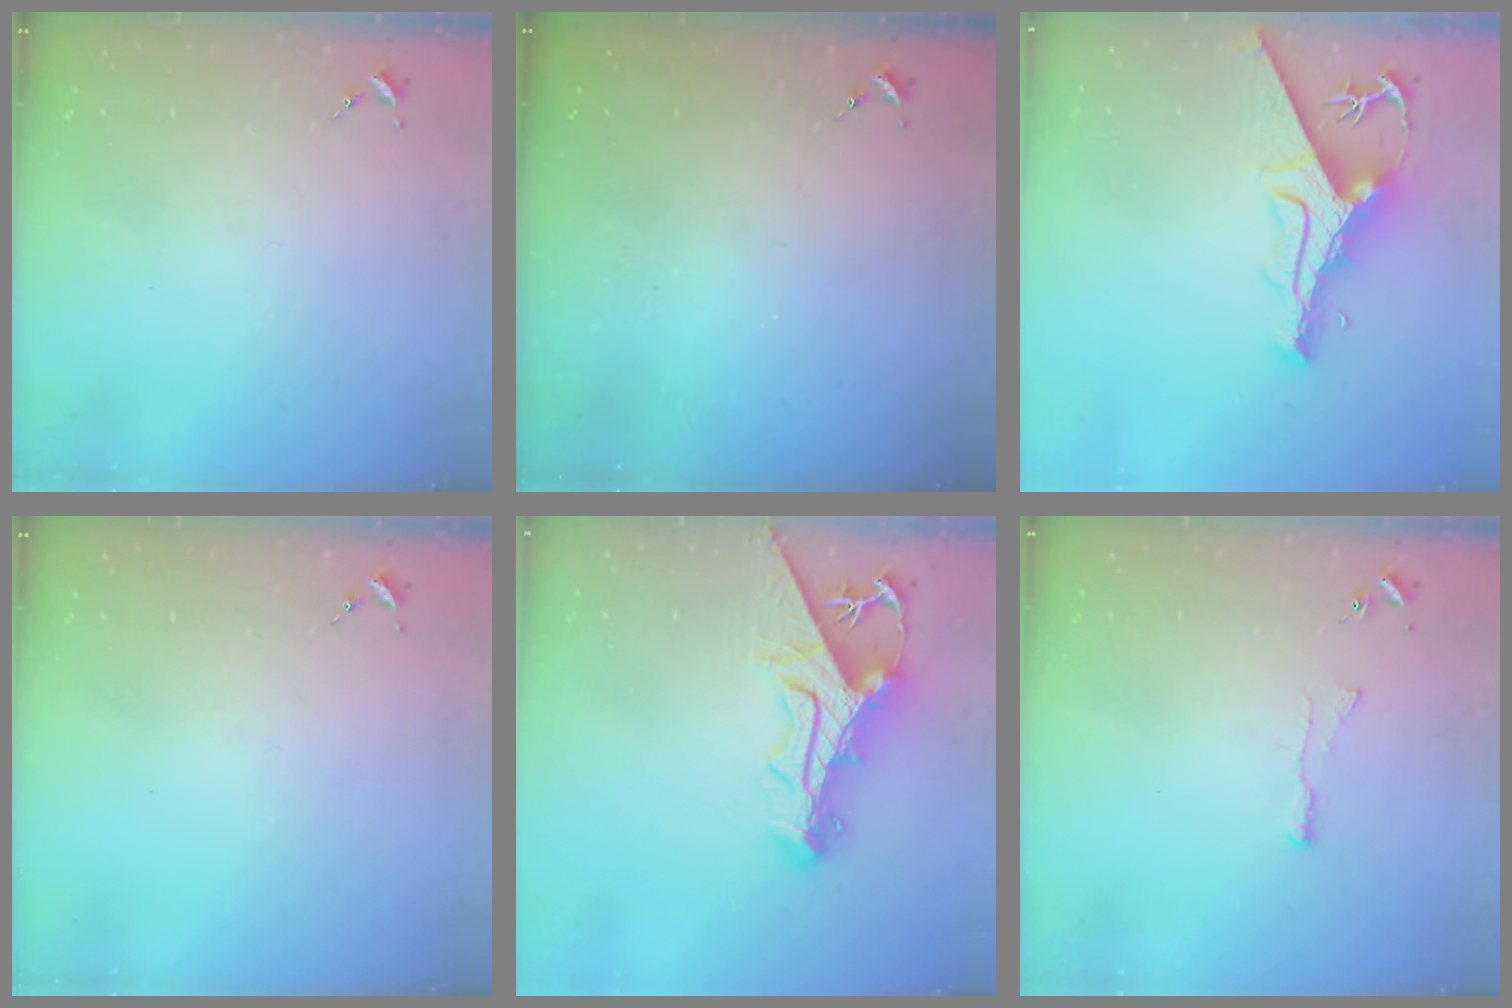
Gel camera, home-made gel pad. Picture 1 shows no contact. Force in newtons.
{"total": 0.0}
{"total": 11.9, "press": 11.9, "slide": 1.3}
{"total": 0.0}
{"total": 13.8, "press": 13.7, "slide": 1.6}
{"total": 4.2, "press": 4.2, "slide": 0.5}